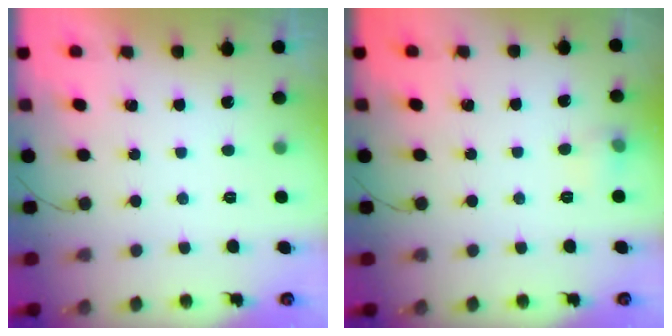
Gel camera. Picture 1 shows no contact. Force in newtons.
{"total": 5.4, "press": 5.2, "slide": 1.6}